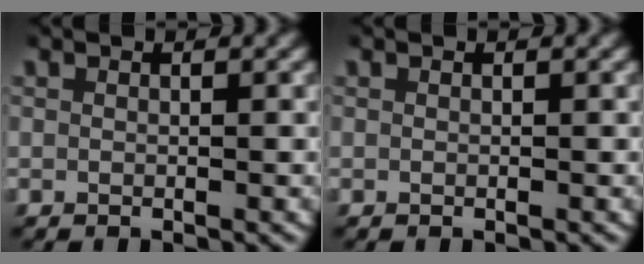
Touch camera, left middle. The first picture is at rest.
{"total": 0.0}